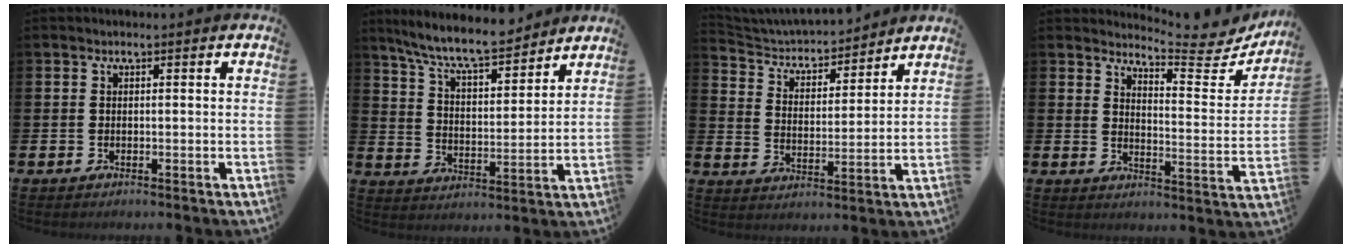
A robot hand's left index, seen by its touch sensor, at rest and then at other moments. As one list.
[{"total": 8.8, "force": [8.2, 1.2, 3.1], "torque": [-0.096, -0.047, 0.146]}, {"total": 4.6, "force": [4.3, 1.5, 0.5], "torque": [-0.042, -0.035, 0.069]}, {"total": 6.0, "force": [5.8, 0.5, 1.3], "torque": [-0.024, -0.055, 0.093]}]